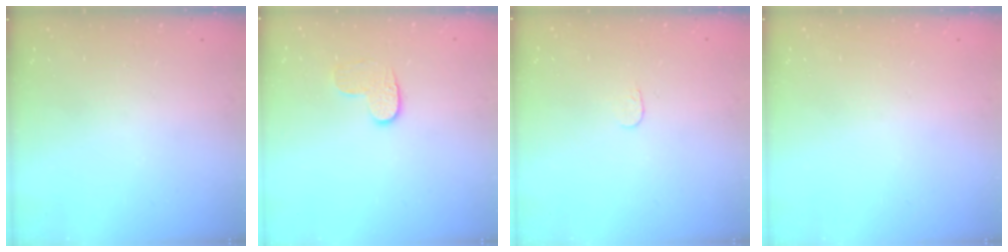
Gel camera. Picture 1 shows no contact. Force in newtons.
{"total": 6.5, "press": 6.4, "slide": 0.5}
{"total": 3.7, "press": 3.6, "slide": 0.3}
{"total": 0.0}